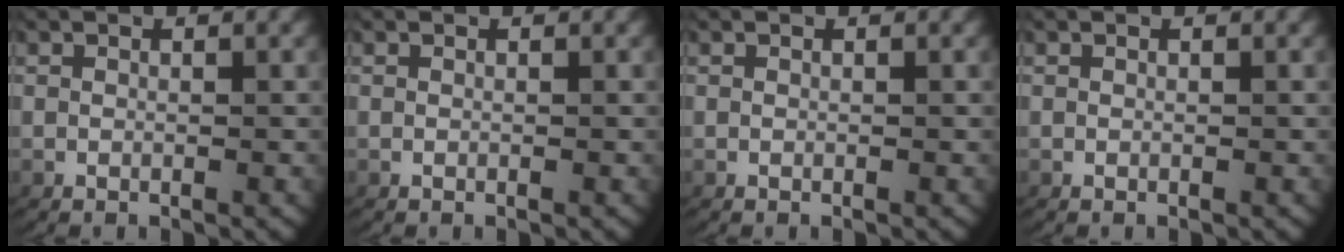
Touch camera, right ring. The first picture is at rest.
{"total": 0.0}
{"total": 0.0}
{"total": 0.0}